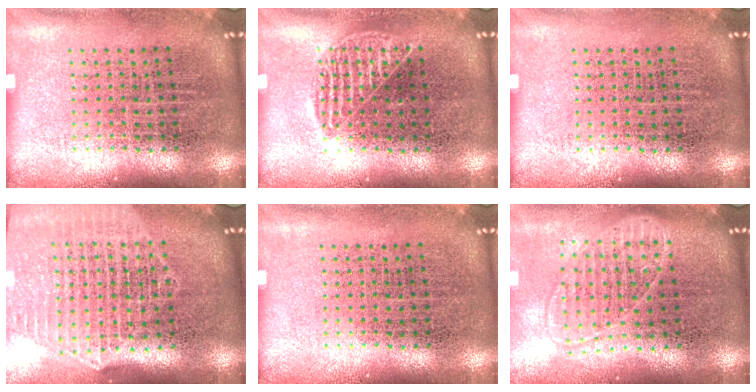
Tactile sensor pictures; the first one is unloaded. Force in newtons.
{"total": 1.2, "press": 1.2, "slide": 0.2}
{"total": 0.0}
{"total": 2.8, "press": 2.4, "slide": 1.4}
{"total": 0.0}
{"total": 1.8, "press": 1.5, "slide": 1.0}